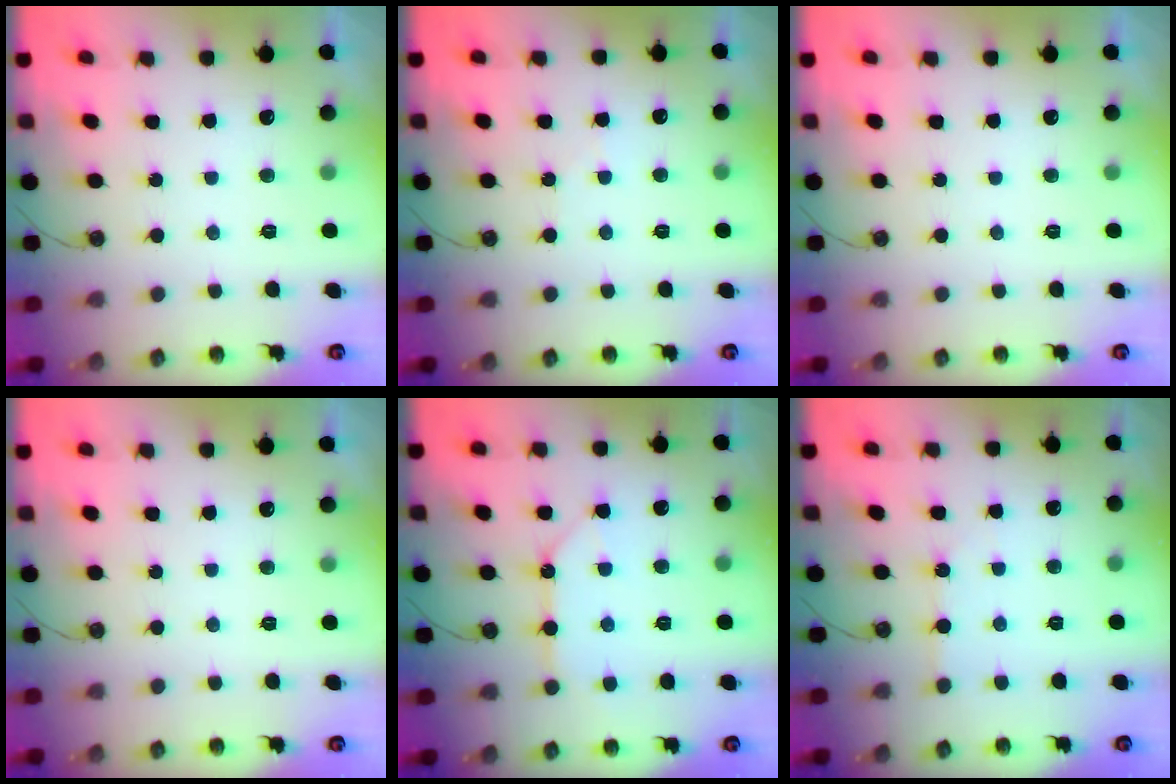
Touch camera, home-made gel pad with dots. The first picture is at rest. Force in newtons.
{"total": 4.5, "press": 4.4, "slide": 0.8}
{"total": 0.0}
{"total": 0.0}
{"total": 10.7, "press": 10.6, "slide": 1.2}
{"total": 2.9, "press": 2.9, "slide": 0.5}